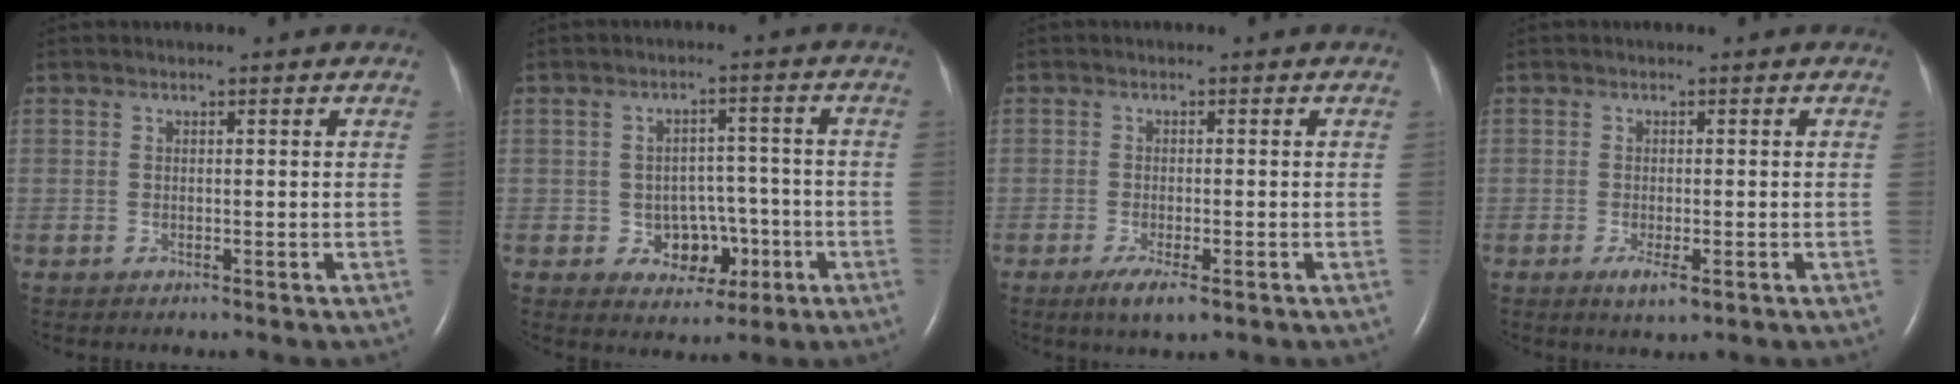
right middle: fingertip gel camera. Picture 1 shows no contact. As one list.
[{"total": 6.0, "force": [-2.0, 4.7, 3.2], "torque": [-0.040, 0.022, -0.018]}, {"total": 3.8, "force": [-2.1, 0.8, 3.0], "torque": [-0.060, -0.009, -0.034]}, {"total": 2.7, "force": [-1.2, 0.7, 2.4], "torque": [-0.042, -0.005, -0.017]}]